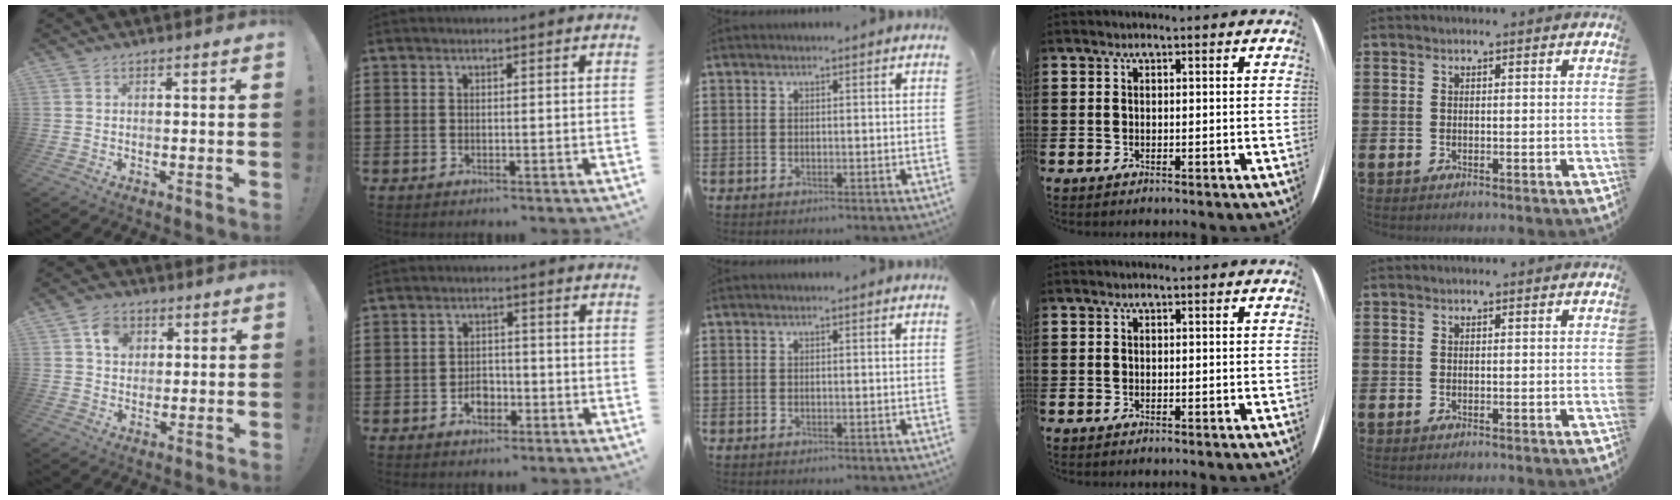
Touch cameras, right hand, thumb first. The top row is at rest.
{"thumb": {"total": 6.8, "force": [2.7, 5.5, 2.8], "torque": [-0.037, -0.004, 0.050]}, "index": {"total": 3.4, "force": [-1.5, 2.4, 1.9], "torque": [-0.030, 0.000, -0.031]}}